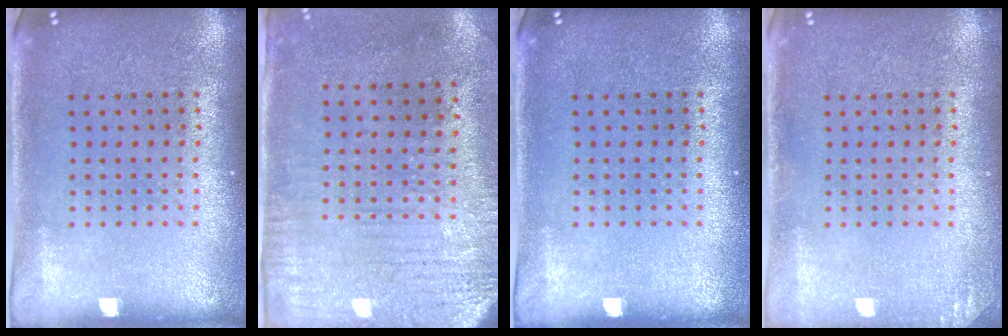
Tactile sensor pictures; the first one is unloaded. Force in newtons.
{"total": 3.1, "press": 2.5, "slide": 1.8}
{"total": 0.0}
{"total": 1.0, "press": 1.0, "slide": 0.1}